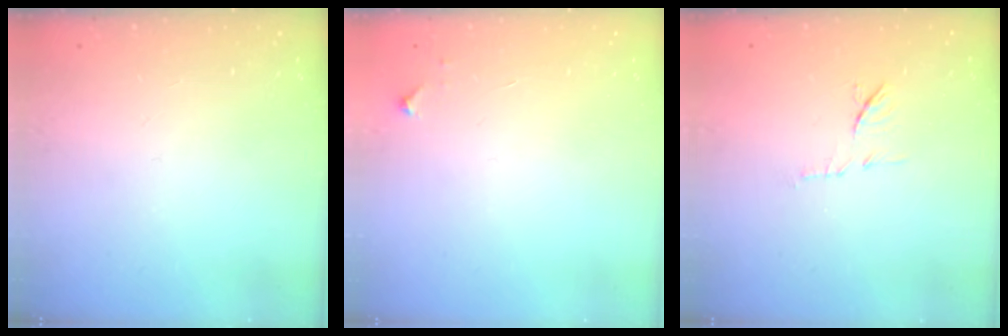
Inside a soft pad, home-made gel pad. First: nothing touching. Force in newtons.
{"total": 3.3, "press": 3.2, "slide": 0.4}
{"total": 7.1, "press": 7.1, "slide": 1.0}